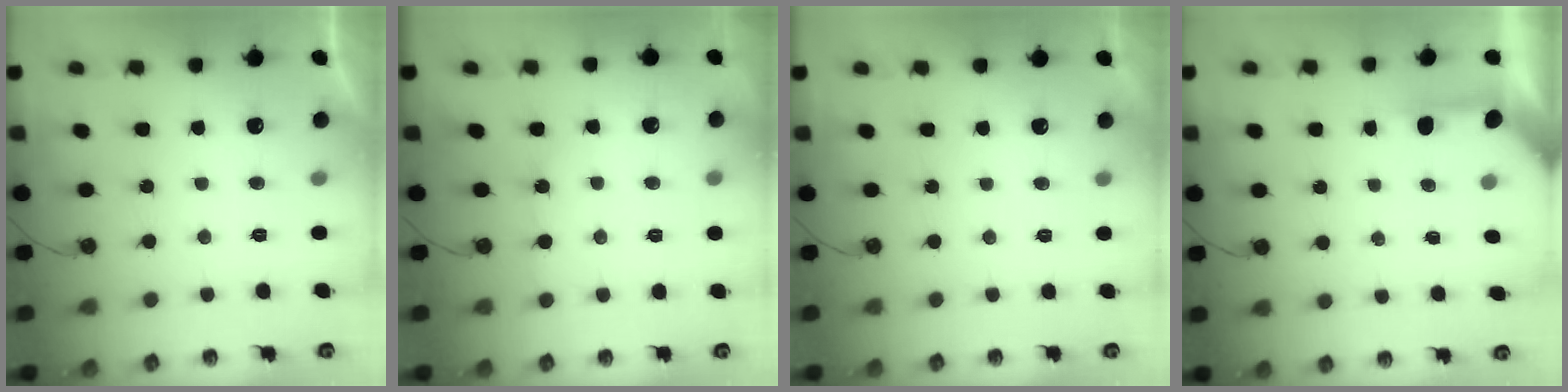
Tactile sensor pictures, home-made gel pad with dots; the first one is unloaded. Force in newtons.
{"total": 3.0, "press": 3.0, "slide": 0.4}
{"total": 0.0}
{"total": 3.8, "press": 3.8, "slide": 0.5}